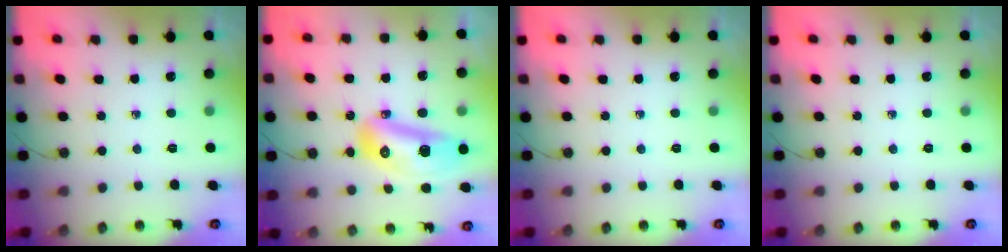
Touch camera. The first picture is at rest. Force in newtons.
{"total": 15.9, "press": 15.8, "slide": 2.0}
{"total": 0.0}
{"total": 0.0}